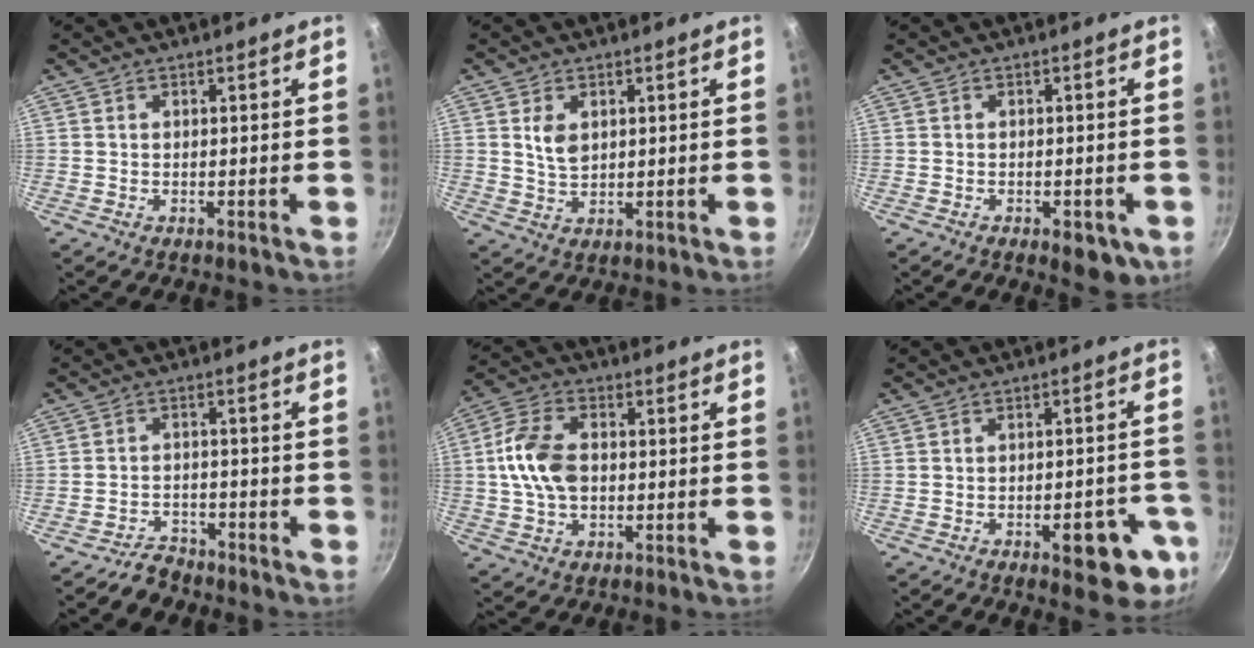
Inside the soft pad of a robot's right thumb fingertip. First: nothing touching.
{"total": 4.3, "force": [1.3, 2.9, 3.0], "torque": [-0.047, -0.009, 0.027]}
{"total": 5.2, "force": [-2.3, 2.5, 4.0], "torque": [-0.038, 0.009, -0.022]}
{"total": 3.9, "force": [-3.5, 1.7, 0.3], "torque": [0.007, 0.037, -0.060]}
{"total": 10.9, "force": [0.1, 7.2, 8.2], "torque": [-0.155, 0.019, -0.007]}
{"total": 11.0, "force": [-4.8, 4.6, 8.8], "torque": [-0.069, 0.025, -0.057]}